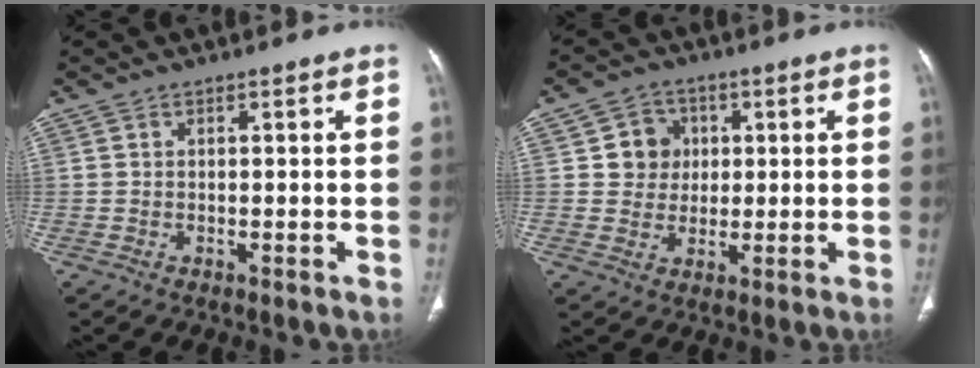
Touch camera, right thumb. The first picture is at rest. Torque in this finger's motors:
{"motor_torque": [0.05, 0.91, 0.34, -0.24, -0.04]}